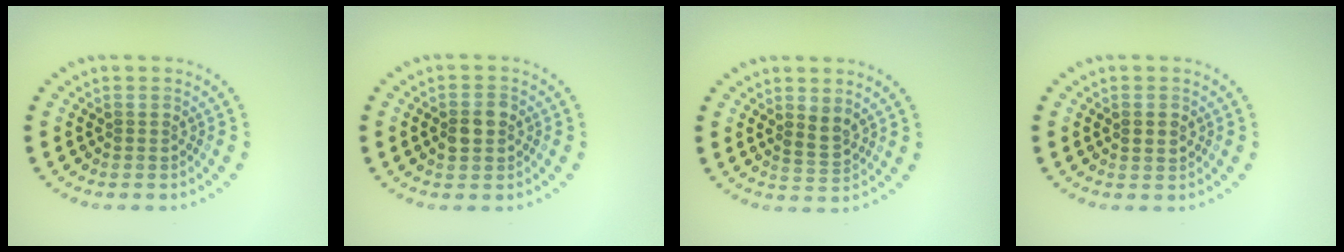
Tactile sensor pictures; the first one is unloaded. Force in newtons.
{"total": 2.6, "press": 2.6, "slide": 0.1}
{"total": 1.9, "press": 1.7, "slide": 0.9}
{"total": 1.7, "press": 1.7, "slide": 0.1}